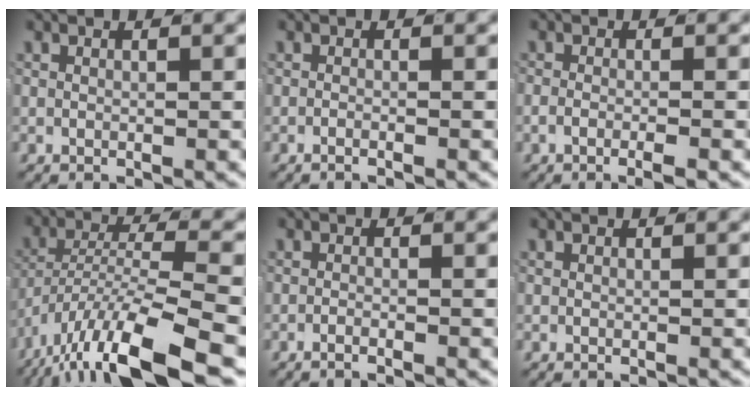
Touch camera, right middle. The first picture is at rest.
{"total": 1.0, "force": [-0.9, 0.2, 0.4], "torque": [-0.010, 0.001, -0.021]}
{"total": 2.2, "force": [-1.5, 0.4, 1.6], "torque": [-0.032, -0.001, -0.027]}
{"total": 10.6, "force": [-6.6, 3.3, 7.6], "torque": [-0.130, -0.015, -0.100]}
{"total": 1.3, "force": [-1.2, 0.2, 0.5], "torque": [-0.013, 0.000, -0.026]}
{"total": 0.0}